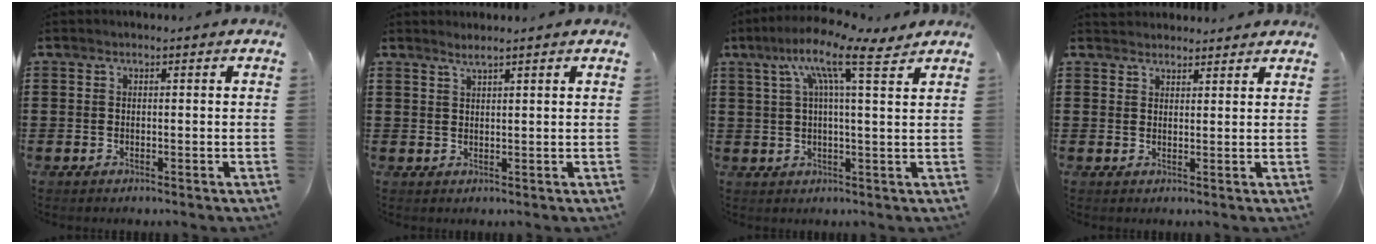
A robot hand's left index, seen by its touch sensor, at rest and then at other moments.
{"total": 1.5, "force": [1.3, -0.4, 0.5], "torque": [-0.011, 0.000, 0.025]}
{"total": 10.1, "force": [6.1, 1.4, 7.8], "torque": [-0.156, -0.015, 0.101]}
{"total": 2.4, "force": [2.2, 0.8, -0.6], "torque": [0.013, -0.004, 0.041]}